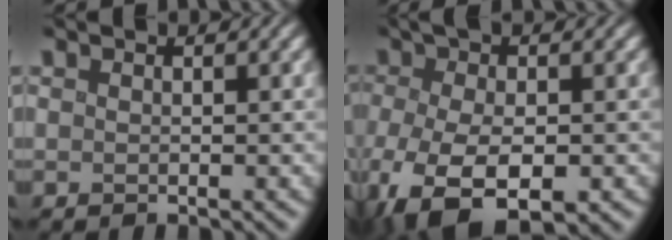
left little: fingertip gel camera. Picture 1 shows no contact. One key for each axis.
{"total": 10.4, "fx": -4.5, "fy": 4.6, "fz": 8.1, "tx": -0.179, "ty": -0.024, "tz": -0.066}